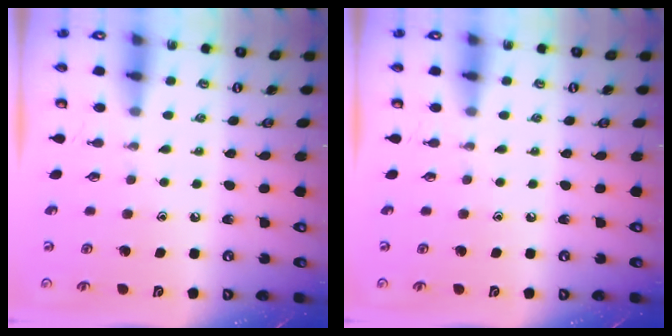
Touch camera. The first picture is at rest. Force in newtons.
{"total": 0.0}